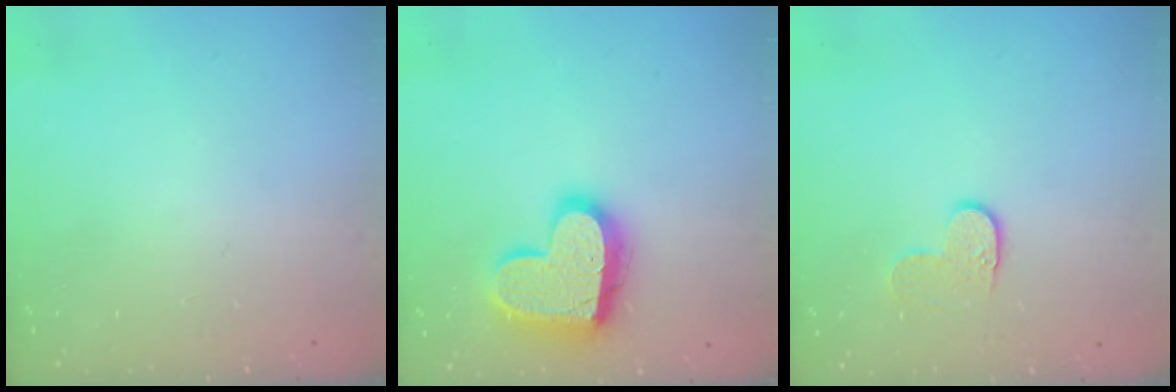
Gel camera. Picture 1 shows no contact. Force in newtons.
{"total": 18.3, "press": 18.3, "slide": 1.2}
{"total": 5.4, "press": 5.4, "slide": 0.3}